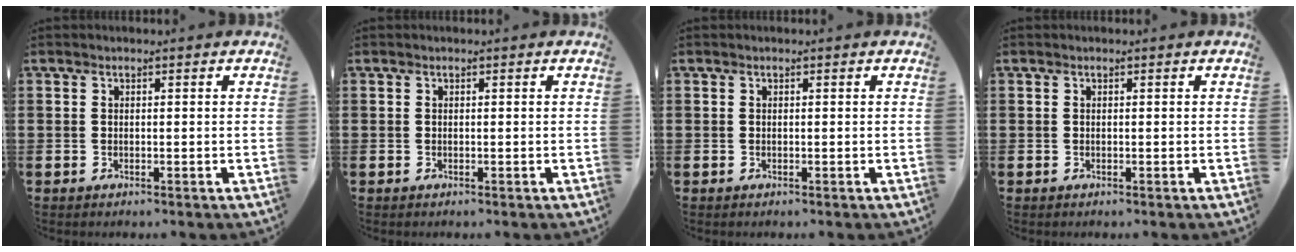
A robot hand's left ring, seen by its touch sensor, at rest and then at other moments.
{"total": 0.0}
{"total": 0.0}
{"total": 0.0}